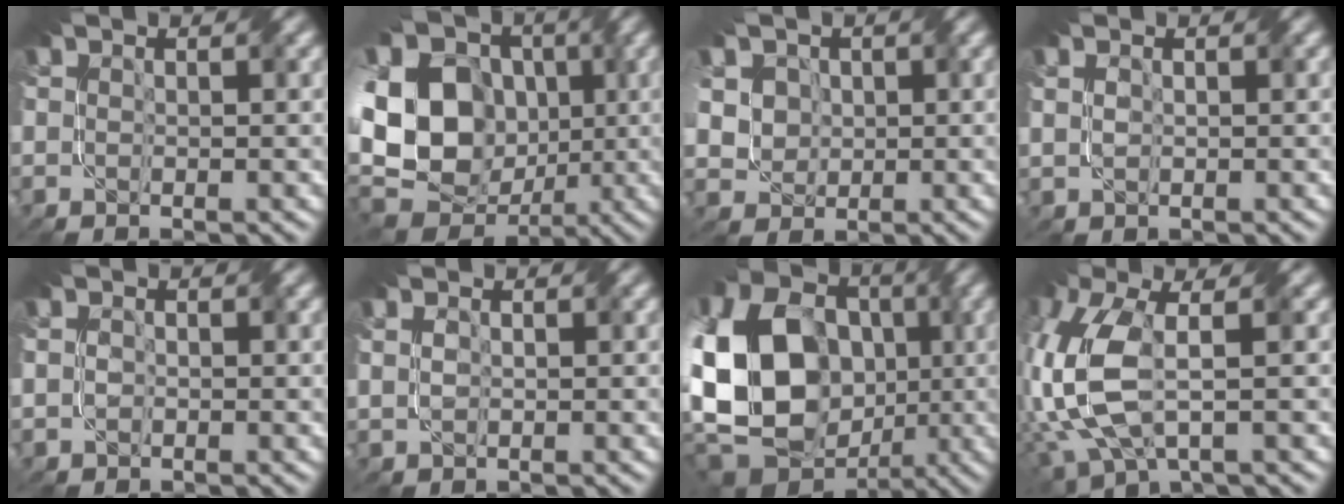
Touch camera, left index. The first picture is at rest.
{"total": 19.8, "force": [0.5, 15.8, 12.0], "torque": [-0.258, 0.023, -0.004]}
{"total": 5.9, "force": [1.9, 5.1, 2.3], "torque": [-0.064, 0.012, 0.037]}
{"total": 1.0, "force": [0.3, 0.7, 0.6], "torque": [-0.015, 0.000, 0.012]}
{"total": 1.1, "force": [-0.1, 1.0, 0.4], "torque": [-0.009, -0.002, 0.001]}
{"total": 1.3, "force": [0.3, 1.0, 0.8], "torque": [-0.019, -0.001, 0.014]}
{"total": 22.7, "force": [-1.6, 18.4, 13.2], "torque": [-0.286, 0.013, -0.077]}
{"total": 9.2, "force": [-0.3, 4.6, 7.9], "torque": [-0.211, -0.018, -0.001]}